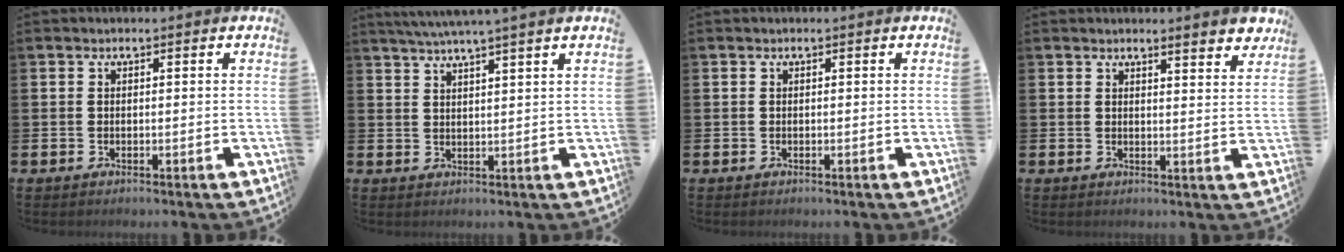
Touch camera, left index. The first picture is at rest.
{"total": 3.8, "force": [3.5, -1.1, 1.0], "torque": [-0.032, -0.009, 0.064]}
{"total": 0.0}
{"total": 3.3, "force": [3.2, 0.0, 0.5], "torque": [0.001, -0.026, 0.053]}